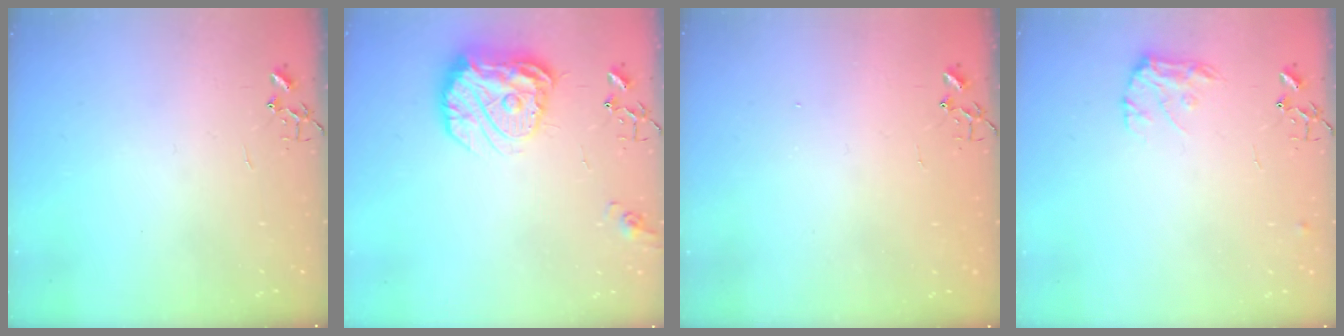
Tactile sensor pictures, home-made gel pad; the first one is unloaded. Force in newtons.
{"total": 16.7, "press": 16.6, "slide": 1.2}
{"total": 1.4, "press": 1.4, "slide": 0.3}
{"total": 8.9, "press": 8.9, "slide": 0.2}